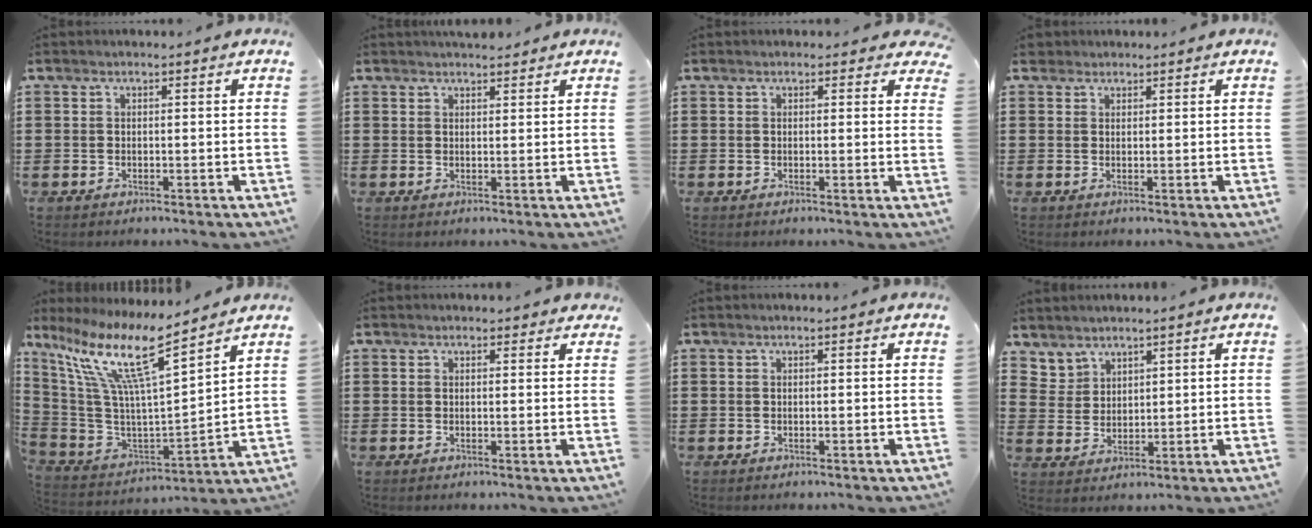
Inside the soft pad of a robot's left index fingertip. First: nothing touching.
{"total": 1.9, "force": [1.8, 0.5, 0.4], "torque": [-0.012, 0.004, 0.034]}
{"total": 1.2, "force": [0.9, 0.7, 0.4], "torque": [-0.004, 0.004, 0.015]}
{"total": 1.6, "force": [1.4, 0.8, 0.2], "torque": [-0.008, 0.006, 0.027]}
{"total": 13.4, "force": [8.8, 1.3, 10.0], "torque": [-0.233, -0.063, 0.141]}
{"total": 1.2, "force": [0.9, 0.5, 0.4], "torque": [-0.002, 0.002, 0.015]}
{"total": 0.0}
{"total": 3.7, "force": [3.1, 2.1, 0.1], "torque": [-0.017, -0.001, 0.060]}